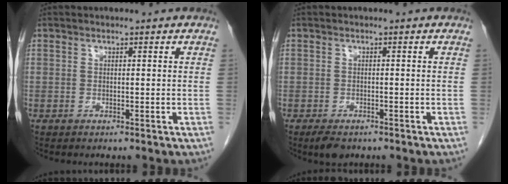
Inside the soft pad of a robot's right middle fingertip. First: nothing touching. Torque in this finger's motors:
{"motor_torque": [0.34, -0.08, 0.00, 0.01]}